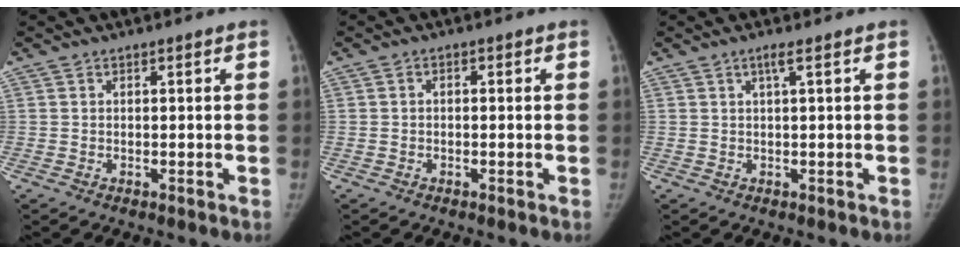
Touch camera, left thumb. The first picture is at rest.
{"total": 0.8, "force": [-0.1, 0.6, 0.4], "torque": [0.001, 0.004, -0.007]}
{"total": 1.5, "force": [0.7, -0.2, 1.3], "torque": [-0.030, 0.005, 0.015]}